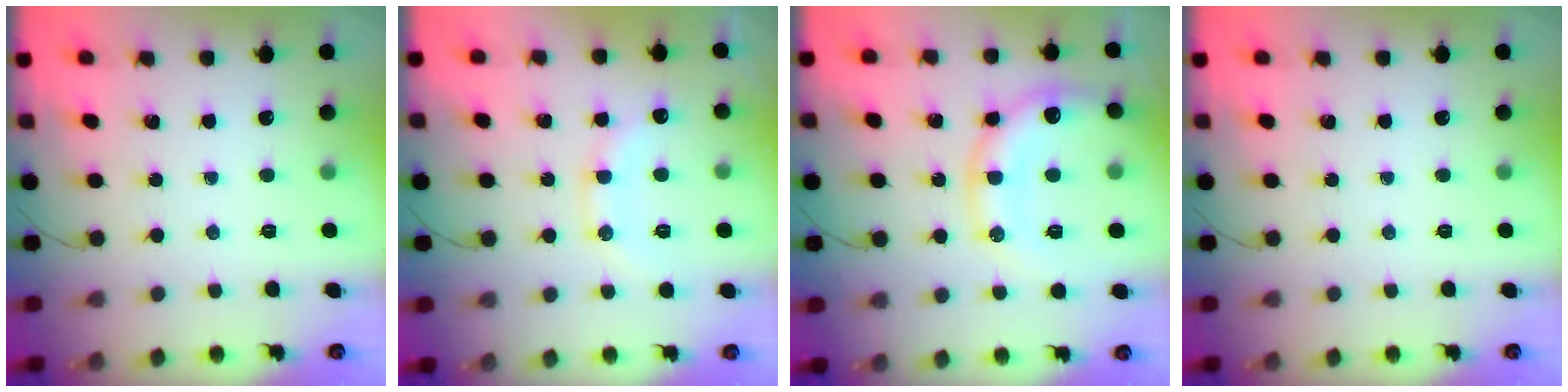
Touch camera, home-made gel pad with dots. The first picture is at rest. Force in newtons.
{"total": 12.6, "press": 12.6, "slide": 1.0}
{"total": 16.4, "press": 16.2, "slide": 2.3}
{"total": 0.0}